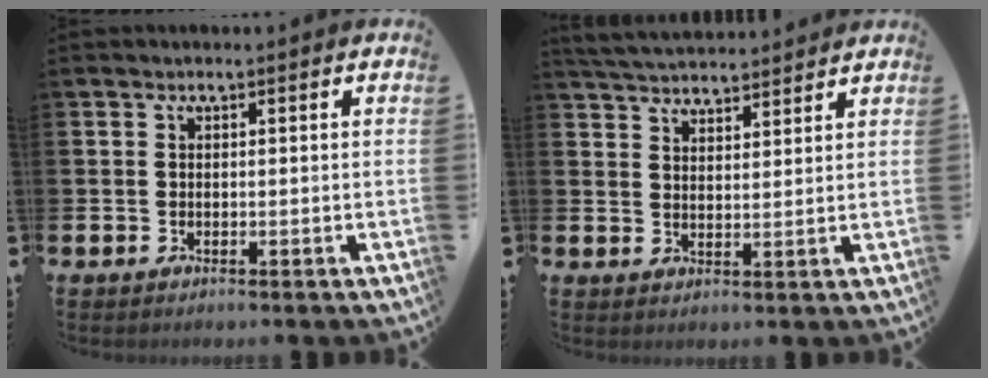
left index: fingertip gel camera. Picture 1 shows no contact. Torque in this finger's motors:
{"motor_torque": [0.26, -0.39, 0.66, 0.14]}